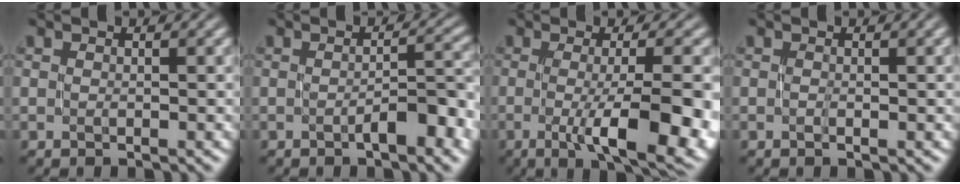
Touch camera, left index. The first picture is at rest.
{"total": 4.0, "force": [-1.3, 0.9, 3.7], "torque": [-0.053, 0.009, -0.018]}
{"total": 8.4, "force": [-2.3, 2.2, 7.8], "torque": [-0.107, -0.006, -0.034]}
{"total": 0.7, "force": [-0.1, 0.1, 0.7], "torque": [-0.014, 0.001, -0.001]}